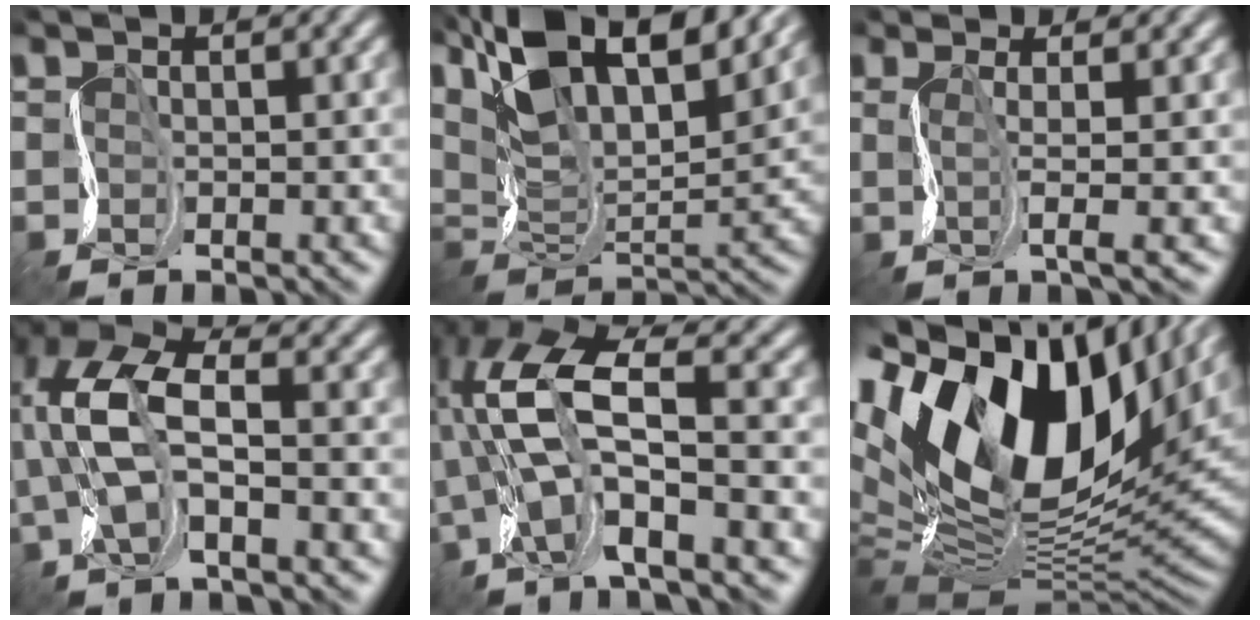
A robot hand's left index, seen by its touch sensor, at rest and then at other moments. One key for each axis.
{"total": 14.0, "fx": 9.3, "fy": 5.4, "fz": 8.9, "tx": -0.177, "ty": 0.024, "tz": 0.161}
{"total": 2.3, "fx": 0.6, "fy": 0.1, "fz": 2.2, "tx": -0.041, "ty": 0.000, "tz": 0.012}
{"total": 8.7, "fx": 0.7, "fy": 3.7, "fz": 7.9, "tx": -0.191, "ty": 0.016, "tz": 0.008}
{"total": 9.8, "fx": -0.8, "fy": 3.2, "fz": 9.2, "tx": -0.188, "ty": 0.010, "tz": -0.023}
{"total": 19.1, "fx": 6.0, "fy": 11.1, "fz": 14.3, "tx": -0.266, "ty": -0.023, "tz": 0.125}